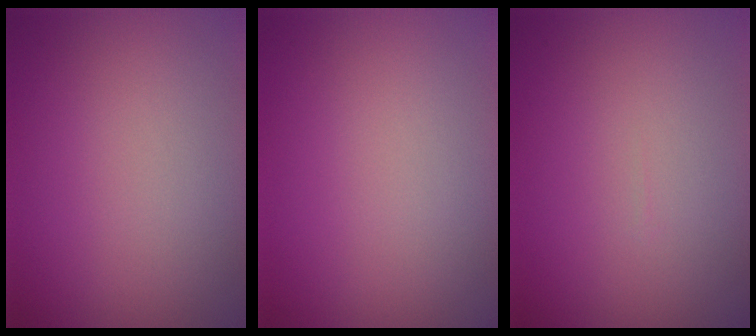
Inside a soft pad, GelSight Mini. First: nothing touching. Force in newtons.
{"total": 0.0}
{"total": 0.0}